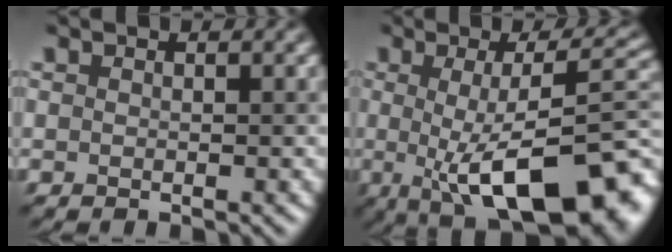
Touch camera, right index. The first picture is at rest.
{"total": 12.2, "force": [-1.6, 3.9, 11.4], "torque": [-0.143, -0.004, -0.019]}